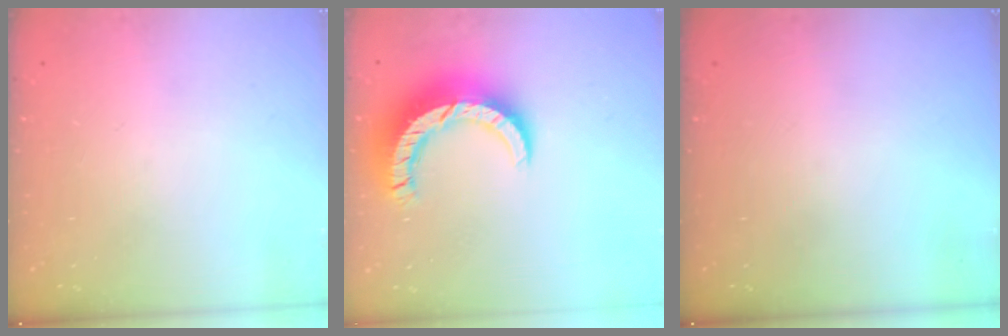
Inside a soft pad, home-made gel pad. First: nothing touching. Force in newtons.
{"total": 12.0, "press": 12.0, "slide": 1.2}
{"total": 0.0}